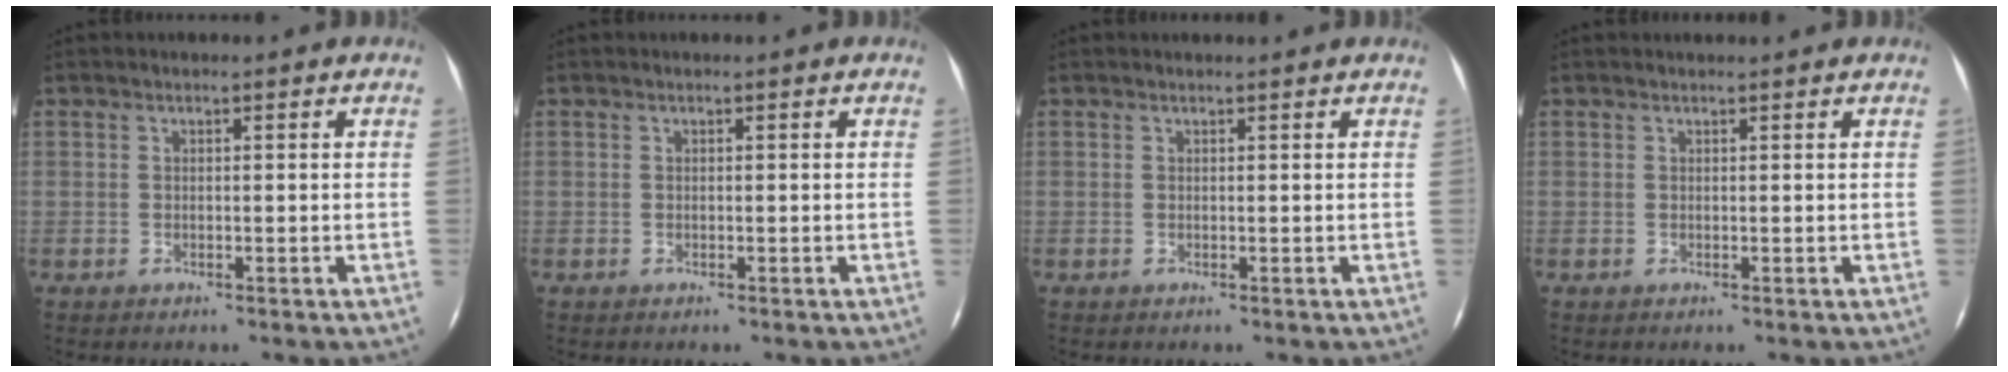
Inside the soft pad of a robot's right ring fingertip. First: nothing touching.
{"total": 0.0}
{"total": 1.1, "force": [1.0, -0.1, 0.2], "torque": [-0.014, 0.001, 0.010]}
{"total": 0.8, "force": [0.7, -0.1, 0.1], "torque": [-0.011, 0.000, 0.010]}